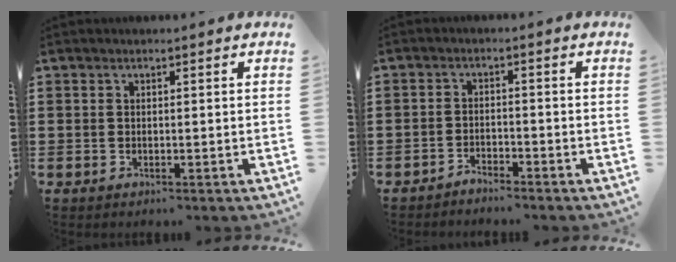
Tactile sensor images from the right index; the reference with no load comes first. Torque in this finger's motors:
{"motor_torque": [-0.05, 0.13, -0.04, -0.05]}